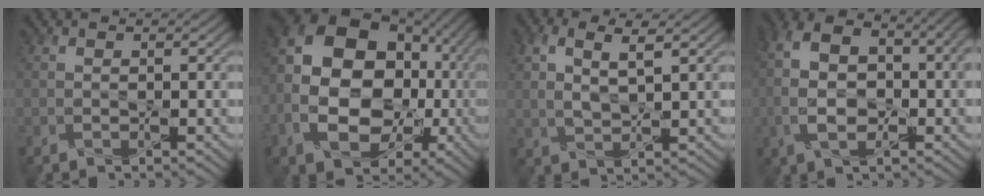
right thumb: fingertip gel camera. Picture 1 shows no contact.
{"total": 18.5, "force": [-2.0, 13.5, 12.5], "torque": [-0.239, -0.005, -0.035]}
{"total": 4.7, "force": [1.9, 1.9, 3.9], "torque": [-0.088, -0.004, 0.039]}
{"total": 12.9, "force": [-0.7, 8.1, 10.1], "torque": [-0.212, -0.007, -0.015]}